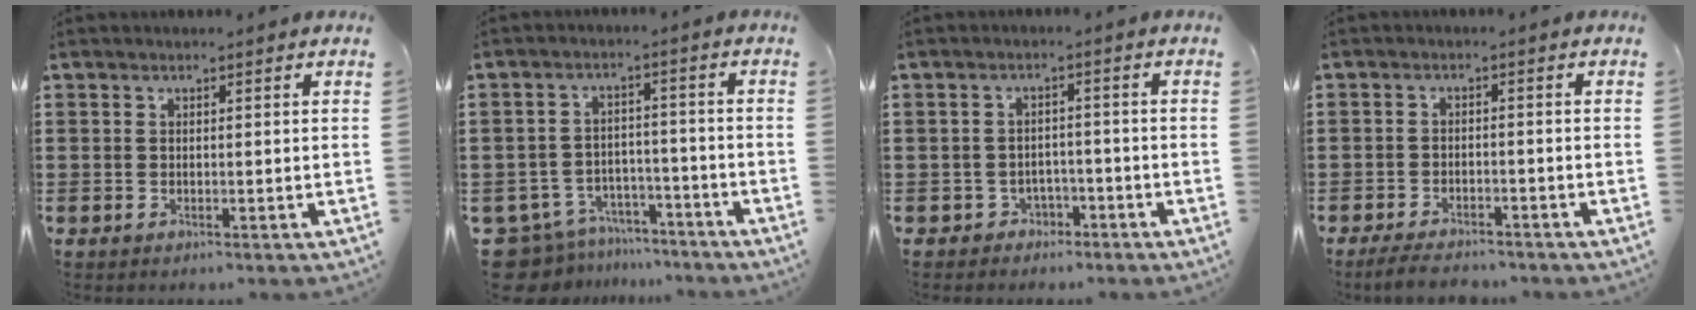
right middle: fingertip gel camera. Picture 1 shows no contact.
{"total": 7.5, "force": [-7.1, 2.2, 0.9], "torque": [-0.044, 0.014, -0.148]}
{"total": 2.2, "force": [-1.9, 1.1, 0.0], "torque": [-0.013, -0.003, -0.043]}
{"total": 3.4, "force": [-3.2, 0.4, 1.1], "torque": [-0.027, -0.002, -0.066]}